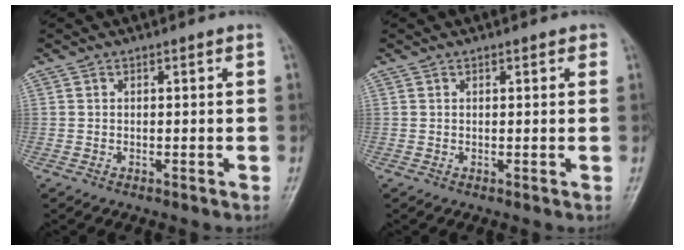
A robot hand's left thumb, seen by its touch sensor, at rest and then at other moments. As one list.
[{"total": 1.3, "force": [0.7, 0.6, 0.9], "torque": [-0.006, 0.000, 0.005]}]